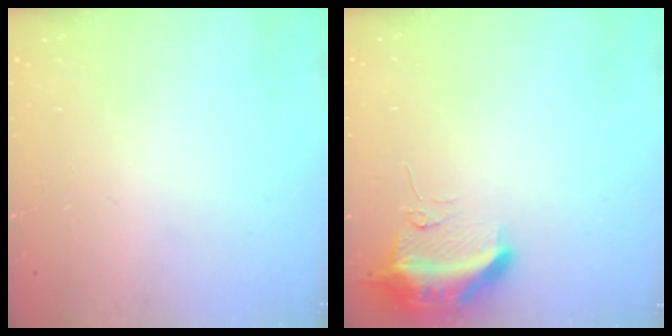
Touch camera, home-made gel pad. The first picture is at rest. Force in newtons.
{"total": 12.3, "press": 10.5, "slide": 6.3}